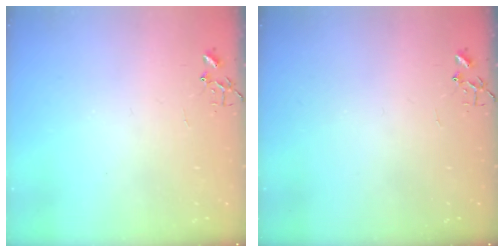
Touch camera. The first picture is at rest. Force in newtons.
{"total": 0.0}